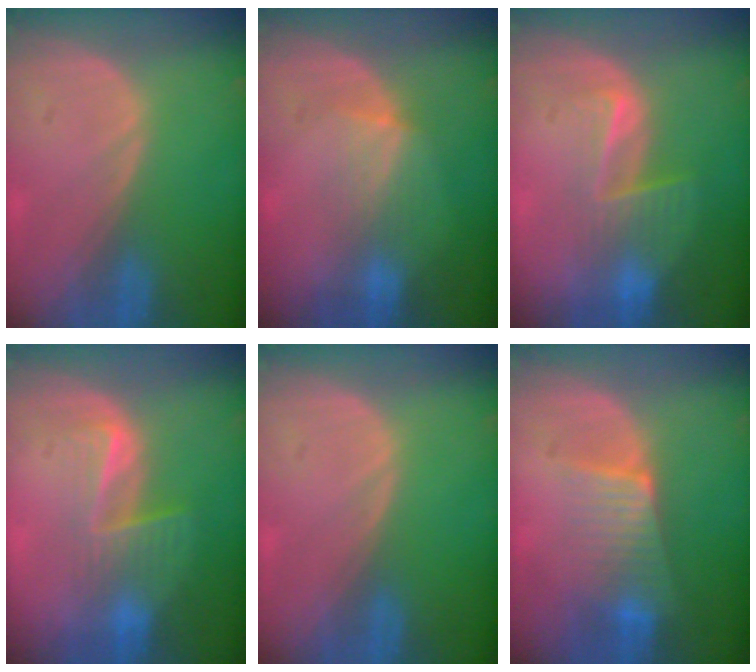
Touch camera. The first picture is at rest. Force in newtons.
{"total": 3.8, "press": 3.6, "slide": 1.2}
{"total": 6.6, "press": 5.6, "slide": 3.6}
{"total": 6.7, "press": 5.7, "slide": 3.6}
{"total": 0.0}
{"total": 6.7, "press": 5.9, "slide": 3.1}